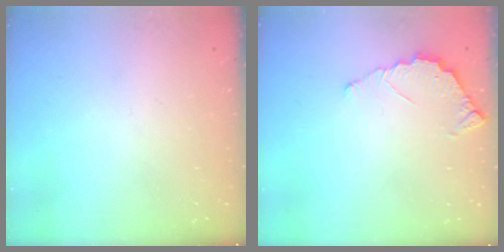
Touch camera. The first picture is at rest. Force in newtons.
{"total": 3.9, "press": 3.8, "slide": 0.3}